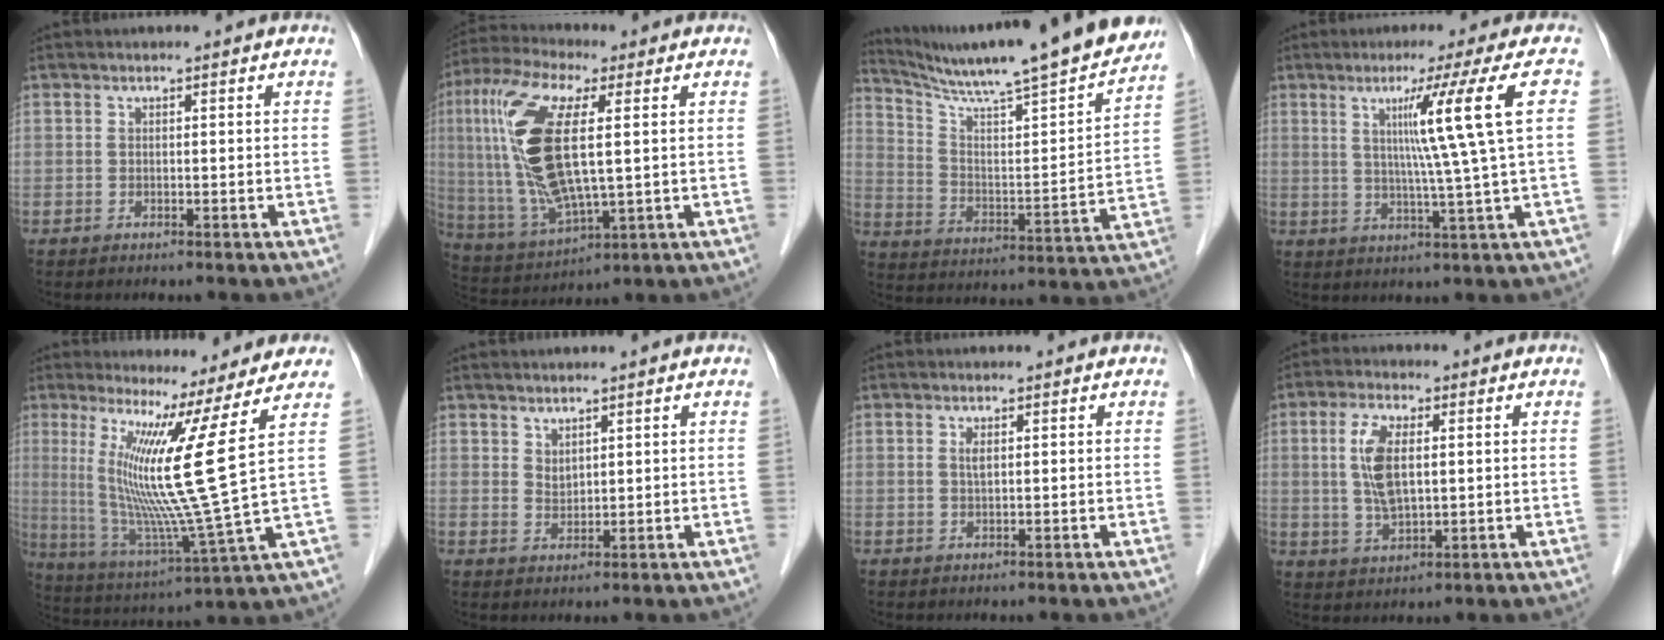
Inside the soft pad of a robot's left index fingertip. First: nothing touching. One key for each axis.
{"total": 16.3, "fx": 2.4, "fy": 4.2, "fz": 15.6, "tx": -0.345, "ty": 0.005, "tz": 0.050}
{"total": 23.1, "fx": 20.3, "fy": -0.1, "fz": 10.9, "tx": -0.182, "ty": -0.050, "tz": 0.298}
{"total": 10.3, "fx": 2.5, "fy": -2.8, "fz": 9.6, "tx": -0.153, "ty": 0.001, "tz": 0.051}
{"total": 13.8, "fx": 5.4, "fy": -3.8, "fz": 12.1, "tx": -0.226, "ty": -0.037, "tz": 0.101}
{"total": 1.8, "fx": 1.4, "fy": 0.8, "fz": 0.9, "tx": -0.018, "ty": -0.004, "tz": 0.032}
{"total": 1.2, "fx": 0.4, "fy": 0.2, "fz": 1.1, "tx": -0.028, "ty": 0.000, "tz": 0.007}
{"total": 7.3, "fx": 1.0, "fy": 2.7, "fz": 6.7, "tx": -0.150, "ty": 0.004, "tz": 0.024}